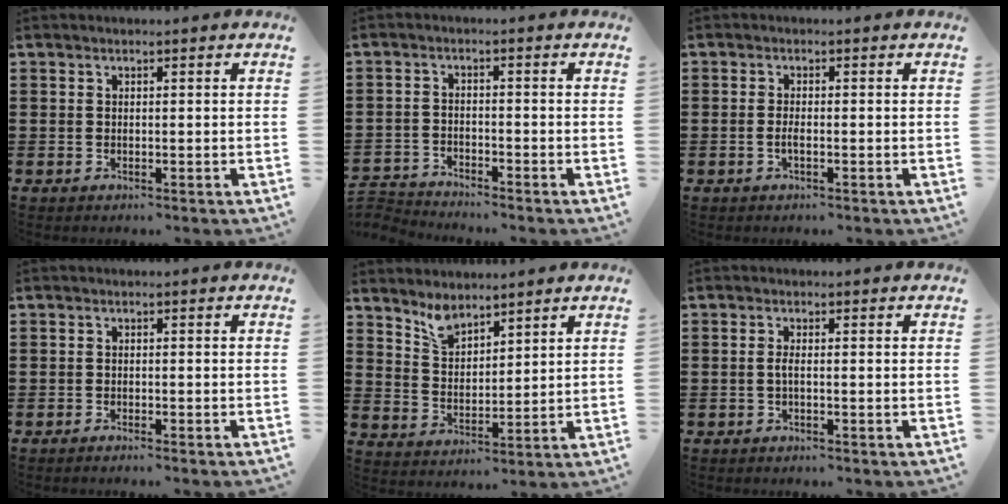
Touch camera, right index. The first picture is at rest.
{"total": 2.8, "force": [-2.8, 0.2, -0.3], "torque": [-0.004, 0.000, -0.061]}
{"total": 1.4, "force": [-0.5, 0.3, 1.3], "torque": [-0.025, -0.001, -0.009]}
{"total": 1.0, "force": [-0.9, -0.1, 0.2], "torque": [-0.005, -0.001, -0.018]}
{"total": 4.4, "force": [3.9, 1.7, 1.1], "torque": [-0.036, -0.005, 0.074]}
{"total": 1.4, "force": [-0.6, 0.1, 1.3], "torque": [-0.040, -0.007, -0.015]}